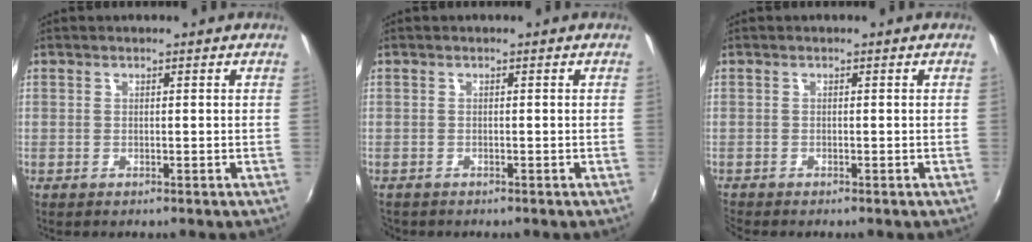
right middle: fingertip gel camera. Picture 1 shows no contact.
{"total": 1.2, "force": [-1.0, 0.7, 0.1], "torque": [-0.007, -0.004, -0.017]}
{"total": 0.9, "force": [-0.9, 0.1, 0.1], "torque": [-0.002, -0.007, -0.019]}